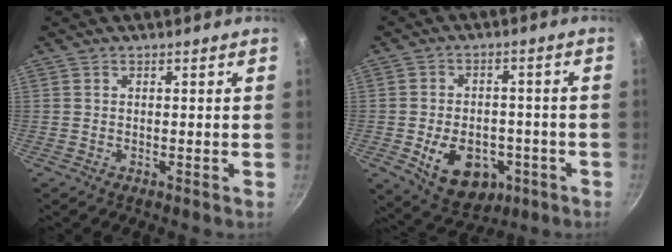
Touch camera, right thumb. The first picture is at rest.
{"total": 12.0, "force": [-4.2, 8.2, 7.7], "torque": [-0.097, 0.017, -0.051]}